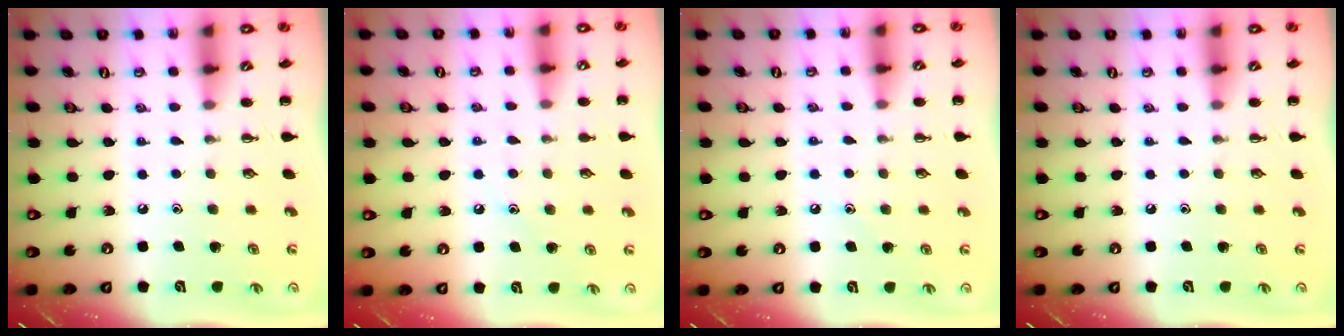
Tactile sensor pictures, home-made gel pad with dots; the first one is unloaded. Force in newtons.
{"total": 8.5, "press": 8.4, "slide": 1.7}
{"total": 6.3, "press": 5.9, "slide": 2.0}
{"total": 0.0}